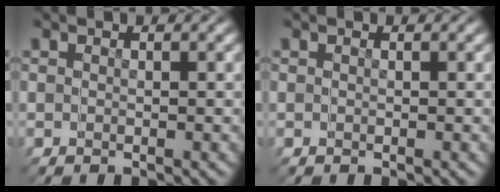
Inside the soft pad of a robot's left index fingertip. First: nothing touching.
{"total": 0.0}